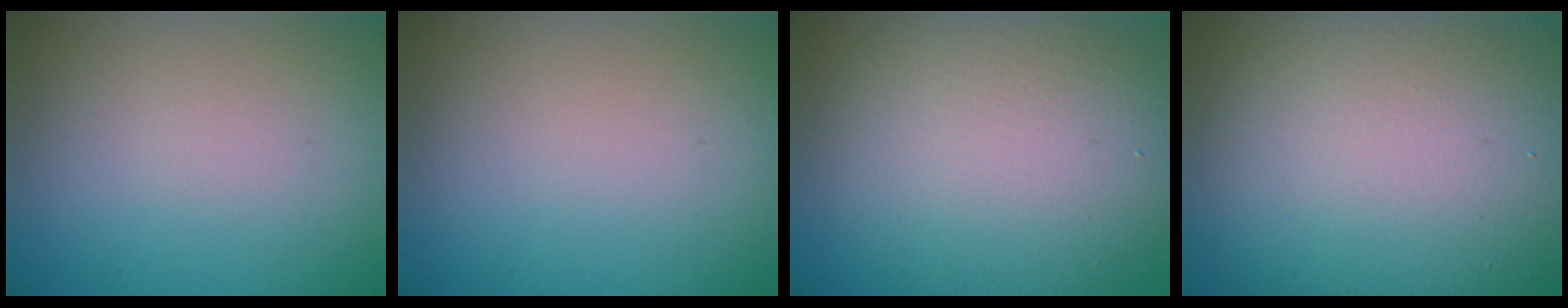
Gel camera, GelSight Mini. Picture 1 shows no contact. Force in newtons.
{"total": 0.0}
{"total": 8.3, "press": 8.3, "slide": 0.6}
{"total": 14.0, "press": 14.0, "slide": 1.2}